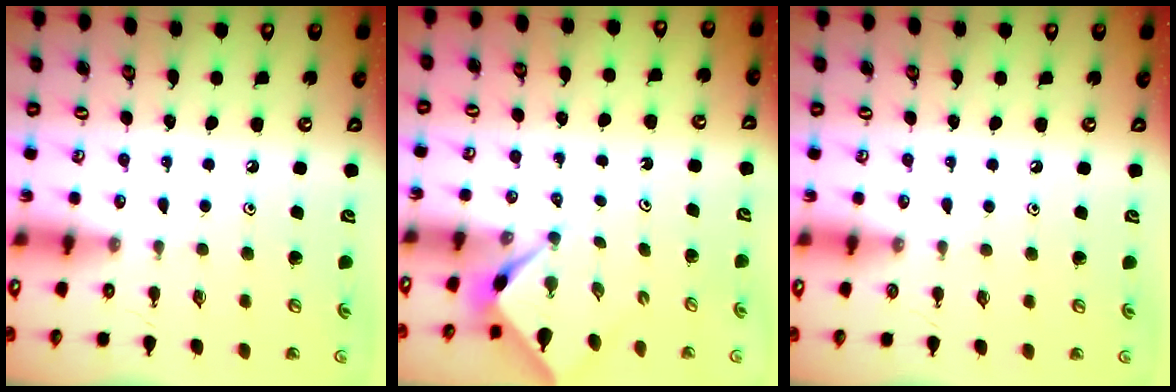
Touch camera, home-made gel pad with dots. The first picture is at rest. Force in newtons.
{"total": 2.3, "press": 2.2, "slide": 0.3}
{"total": 2.7, "press": 2.7, "slide": 0.4}